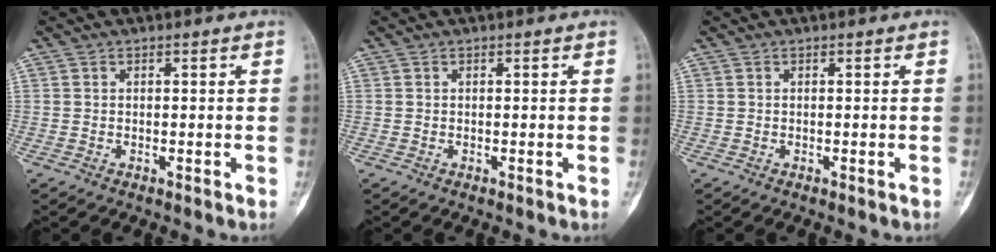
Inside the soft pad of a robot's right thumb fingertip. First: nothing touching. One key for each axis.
{"total": 0.0}
{"total": 0.0}